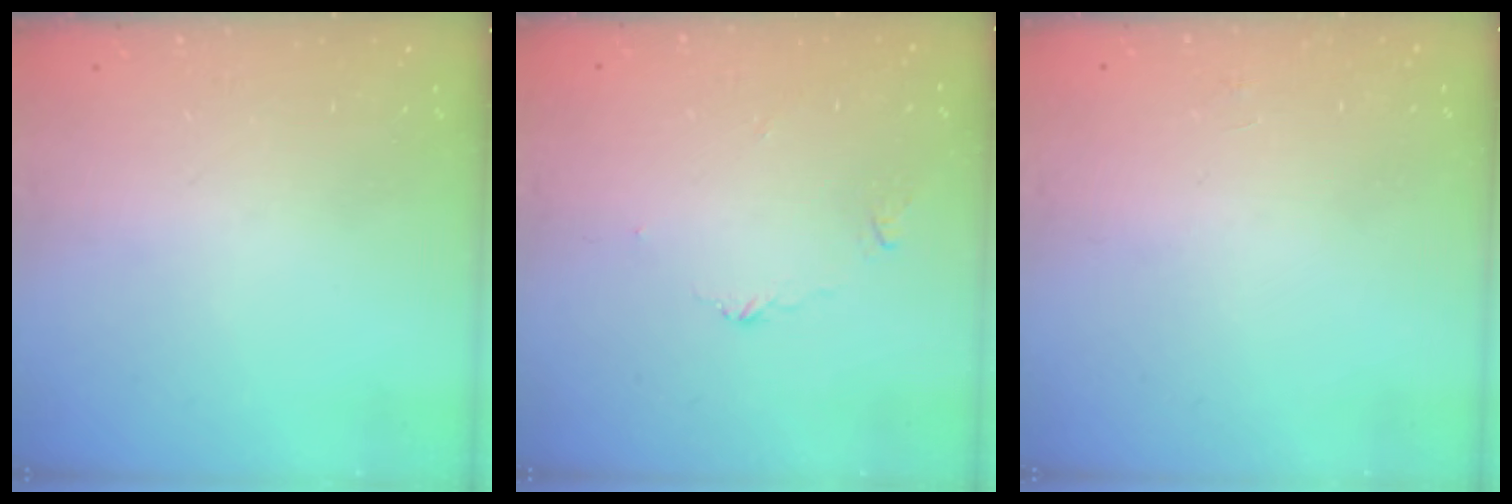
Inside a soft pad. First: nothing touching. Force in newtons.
{"total": 3.4, "press": 3.4, "slide": 0.5}
{"total": 2.3, "press": 2.3, "slide": 0.2}